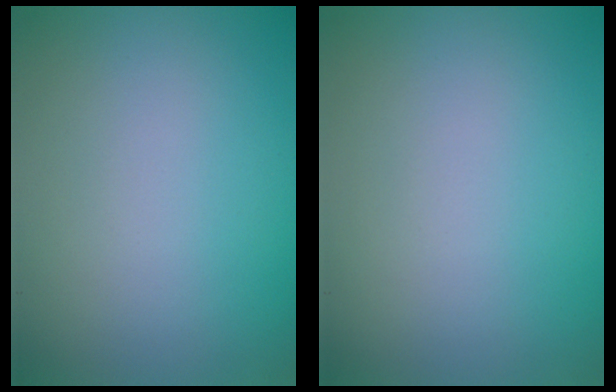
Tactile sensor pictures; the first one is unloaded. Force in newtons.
{"total": 0.0}